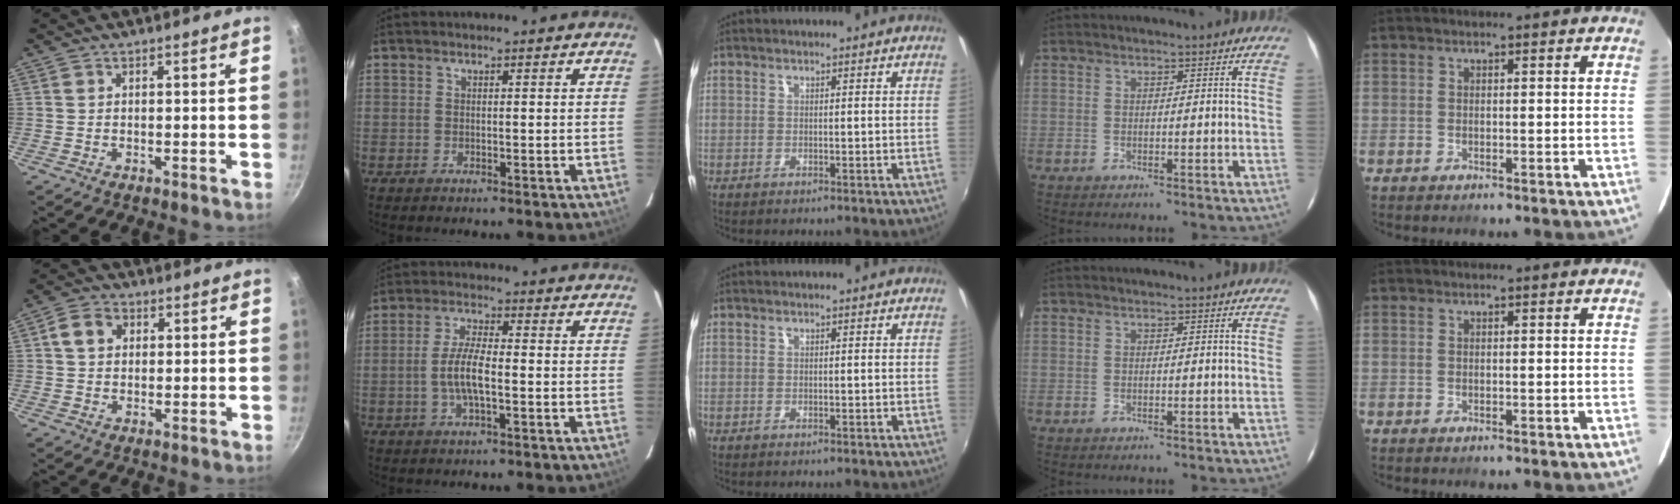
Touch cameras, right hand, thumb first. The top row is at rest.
{"thumb": {"total": 5.5, "force": [1.3, 4.3, 3.0], "torque": [-0.039, 0.009, 0.015]}, "index": {"total": 6.6, "force": [-1.4, 1.8, 6.1], "torque": [-0.125, 0.004, -0.028]}}